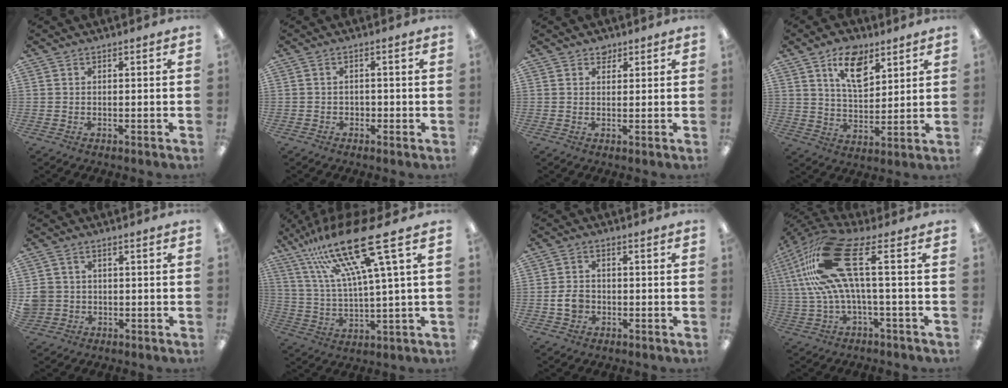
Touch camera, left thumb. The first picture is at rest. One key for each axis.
{"total": 1.2, "fx": -0.7, "fy": 0.8, "fz": 0.6, "tx": -0.014, "ty": 0.006, "tz": -0.016}
{"total": 2.2, "fx": 1.7, "fy": 1.3, "fz": 0.5, "tx": 0.006, "ty": -0.007, "tz": 0.029}
{"total": 11.7, "fx": 7.0, "fy": 6.0, "fz": 7.1, "tx": -0.108, "ty": -0.027, "tz": 0.123}
{"total": 3.3, "fx": 0.0, "fy": 3.2, "fz": 0.6, "tx": -0.018, "ty": 0.008, "tz": 0.000}
{"total": 22.3, "fx": 13.8, "fy": 3.2, "fz": 17.3, "tx": -0.349, "ty": -0.076, "tz": 0.213}
{"total": 4.6, "fx": -1.1, "fy": 3.4, "fz": 2.9, "tx": -0.064, "ty": 0.005, "tz": -0.022}
{"total": 20.3, "fx": 5.2, "fy": 6.3, "fz": 18.6, "tx": -0.400, "ty": -0.016, "tz": 0.080}